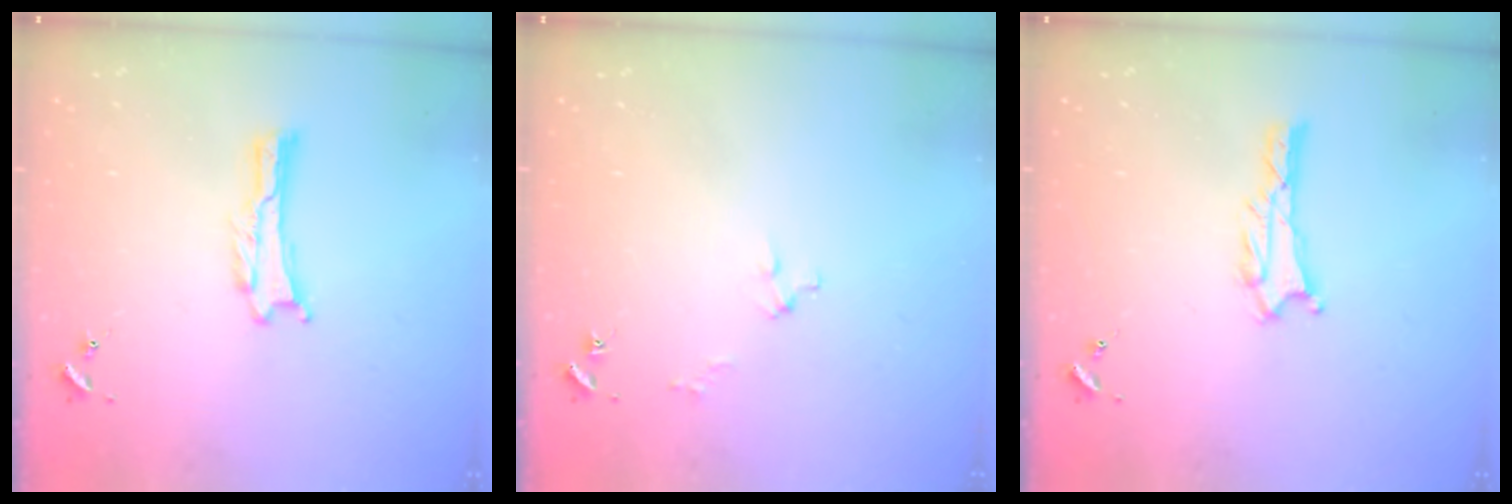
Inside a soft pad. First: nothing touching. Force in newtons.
{"total": 2.0, "press": 2.0, "slide": 0.1}
{"total": 2.0, "press": 2.0, "slide": 0.3}